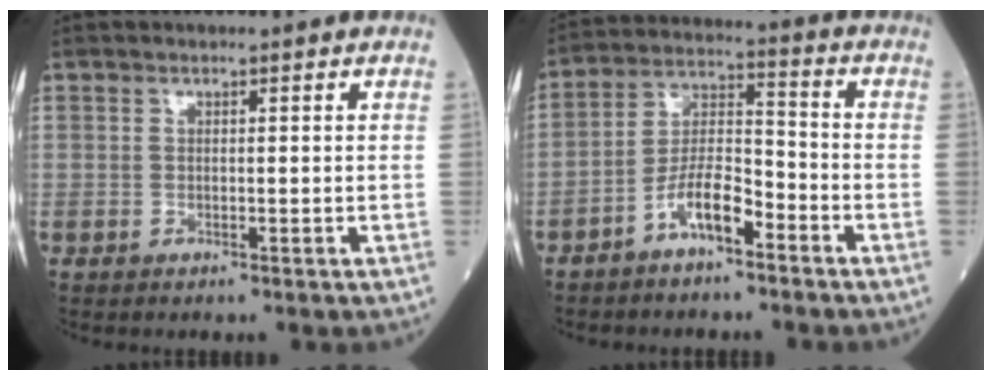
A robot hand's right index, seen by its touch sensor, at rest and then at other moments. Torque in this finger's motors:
{"motor_torque": [0.24, -0.28, 0.56, 0.15]}